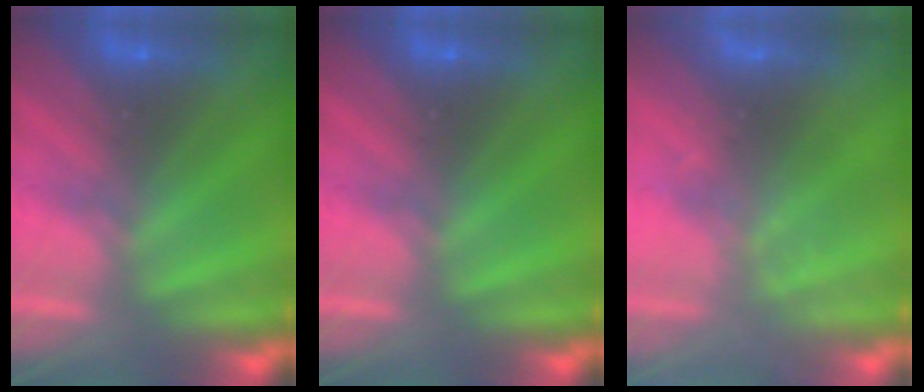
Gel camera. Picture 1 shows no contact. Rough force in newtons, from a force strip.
{"total": 0.0}
{"total": 2.3}